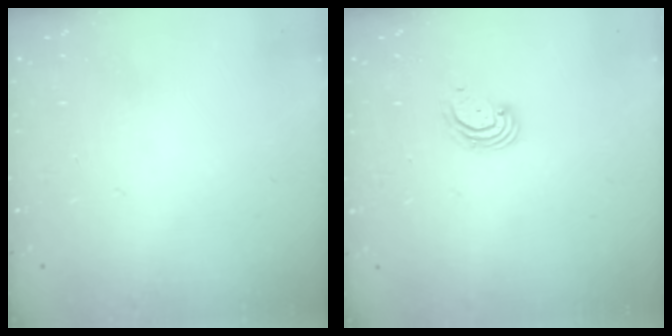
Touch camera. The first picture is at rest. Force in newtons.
{"total": 2.8, "press": 2.8, "slide": 0.2}